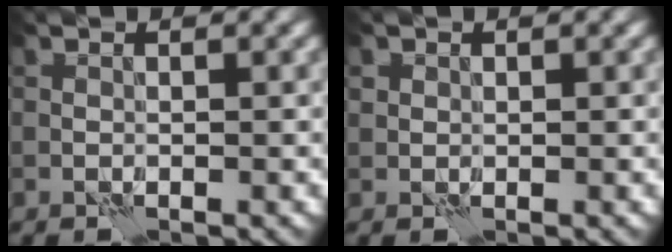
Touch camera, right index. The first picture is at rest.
{"total": 0.8, "force": [0.3, 0.7, 0.0], "torque": [0.001, 0.000, 0.007]}